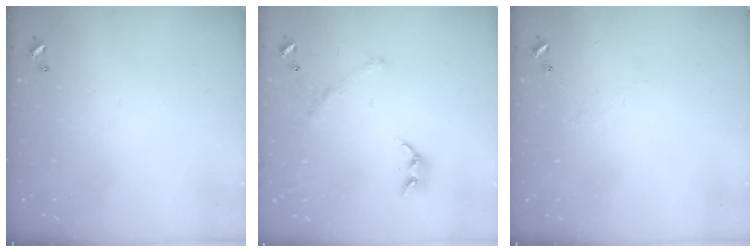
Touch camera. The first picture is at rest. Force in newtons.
{"total": 2.3, "press": 2.0, "slide": 1.0}
{"total": 3.1, "press": 3.0, "slide": 0.6}